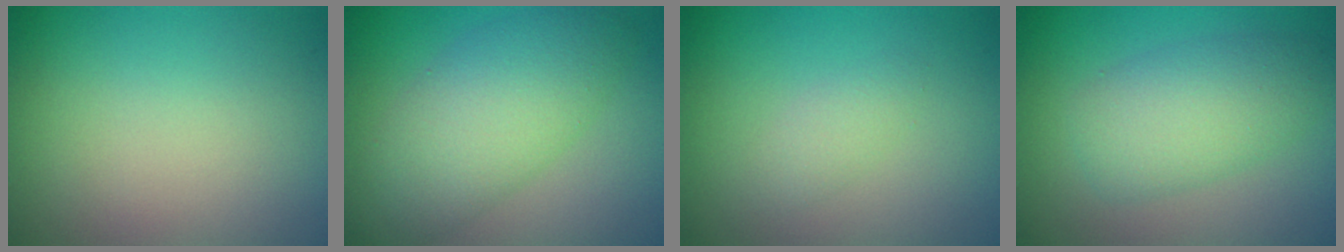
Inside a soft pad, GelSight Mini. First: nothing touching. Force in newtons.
{"total": 6.8, "press": 6.8, "slide": 0.2}
{"total": 1.3, "press": 1.3, "slide": 0.0}
{"total": 4.8, "press": 4.8, "slide": 0.1}